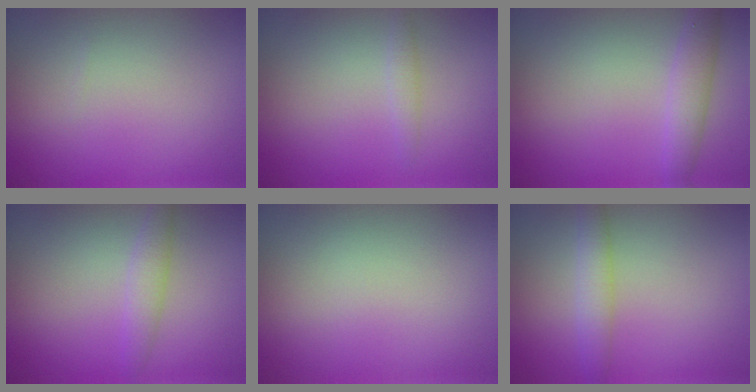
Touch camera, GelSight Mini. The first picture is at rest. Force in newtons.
{"total": 1.0, "press": 1.0, "slide": 0.0}
{"total": 1.9, "press": 1.9, "slide": 0.1}
{"total": 1.8, "press": 1.8, "slide": 0.1}
{"total": 0.0}
{"total": 2.5, "press": 2.5, "slide": 0.1}